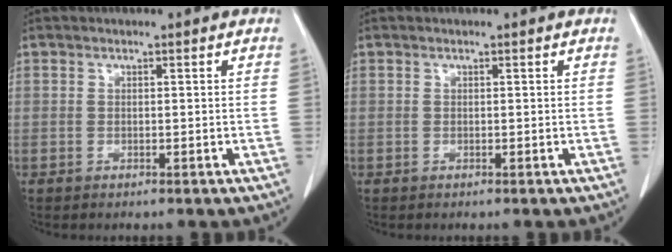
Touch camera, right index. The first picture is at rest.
{"total": 0.0}